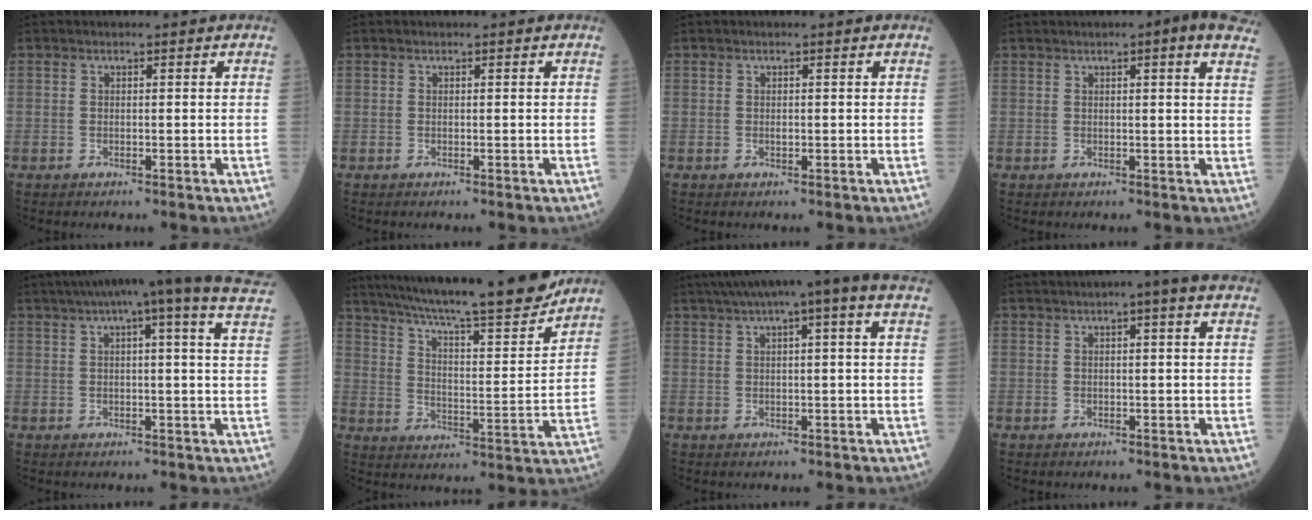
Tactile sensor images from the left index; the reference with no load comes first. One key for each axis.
{"total": 0.0}
{"total": 0.6, "fx": 0.0, "fy": 0.4, "fz": 0.5, "tx": -0.013, "ty": 0.002, "tz": 0.003}
{"total": 9.5, "fx": 6.6, "fy": 1.2, "fz": 6.7, "tx": -0.081, "ty": 0.010, "tz": 0.070}
{"total": 19.7, "fx": 16.0, "fy": 0.6, "fz": 11.4, "tx": -0.181, "ty": 0.020, "tz": 0.197}
{"total": 24.1, "fx": 21.1, "fy": 1.6, "fz": 11.5, "tx": -0.199, "ty": -0.023, "tz": 0.308}
{"total": 12.2, "fx": 8.8, "fy": 0.8, "fz": 8.3, "tx": -0.144, "ty": 0.049, "tz": 0.125}
{"total": 5.9, "fx": 4.2, "fy": 0.5, "fz": 4.1, "tx": -0.061, "ty": 0.032, "tz": 0.061}